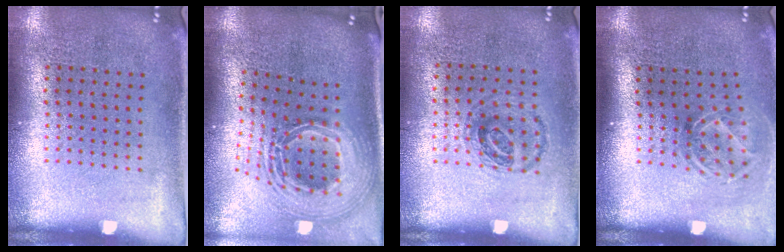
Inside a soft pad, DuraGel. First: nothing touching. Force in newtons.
{"total": 2.9, "press": 2.0, "slide": 2.1}
{"total": 0.9, "press": 0.8, "slide": 0.4}
{"total": 1.8, "press": 1.3, "slide": 1.3}